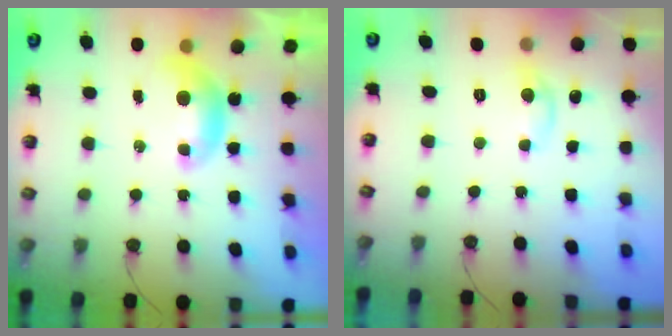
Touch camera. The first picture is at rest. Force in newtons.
{"total": 0.0}